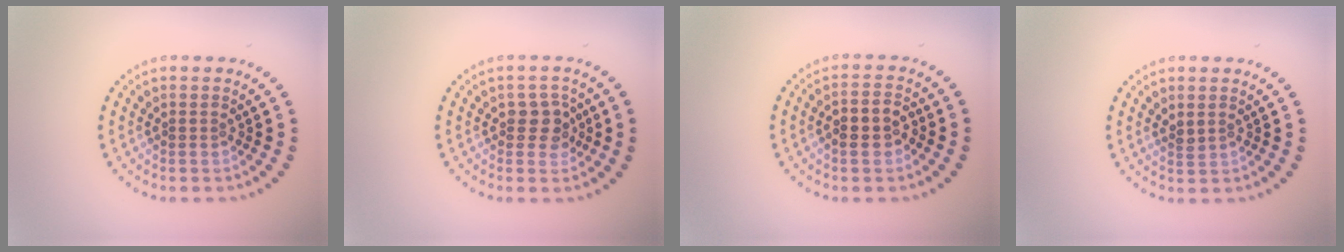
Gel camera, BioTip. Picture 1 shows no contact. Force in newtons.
{"total": 2.3, "press": 2.1, "slide": 0.9}
{"total": 2.7, "press": 2.6, "slide": 0.7}
{"total": 0.9, "press": 0.7, "slide": 0.5}